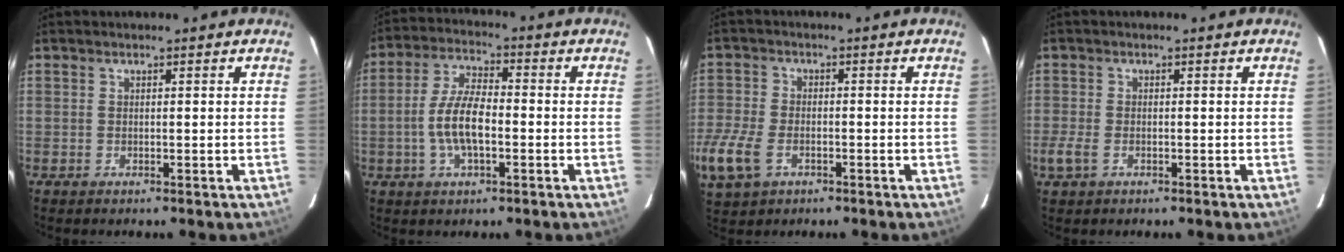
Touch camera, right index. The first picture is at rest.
{"total": 8.7, "force": [-2.1, 3.3, 7.8], "torque": [-0.159, 0.005, -0.039]}
{"total": 13.2, "force": [-5.7, 8.5, 8.3], "torque": [-0.225, -0.022, -0.105]}
{"total": 3.4, "force": [-1.6, 1.9, 2.3], "torque": [-0.055, -0.006, -0.032]}